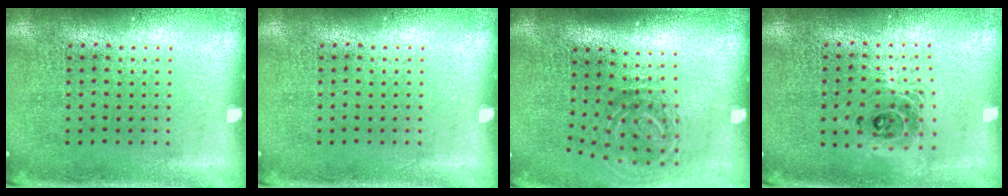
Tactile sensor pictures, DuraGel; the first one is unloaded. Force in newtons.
{"total": 0.0}
{"total": 2.0, "press": 1.2, "slide": 1.6}
{"total": 1.5, "press": 1.3, "slide": 0.9}